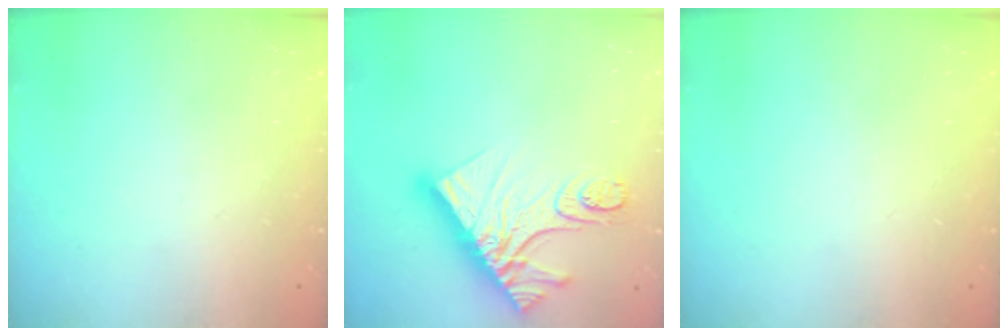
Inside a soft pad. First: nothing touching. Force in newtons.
{"total": 17.1, "press": 17.1, "slide": 1.4}
{"total": 0.0}